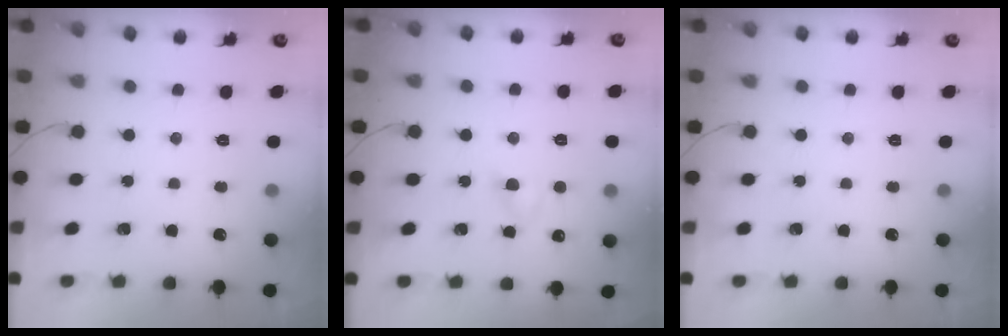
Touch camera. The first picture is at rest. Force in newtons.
{"total": 2.1, "press": 1.9, "slide": 0.8}
{"total": 0.0}